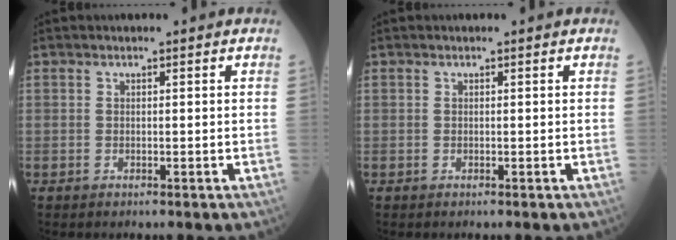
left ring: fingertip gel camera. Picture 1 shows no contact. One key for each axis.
{"total": 0.0}